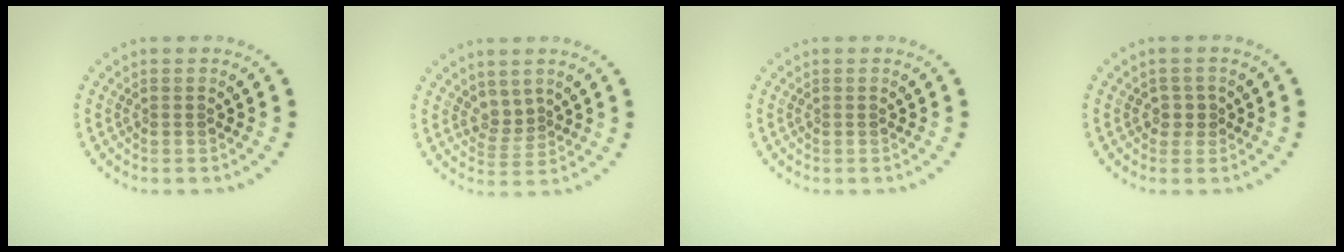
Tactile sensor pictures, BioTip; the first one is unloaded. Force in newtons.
{"total": 1.9, "press": 1.2, "slide": 1.4}
{"total": 0.0}
{"total": 1.4, "press": 1.2, "slide": 0.8}